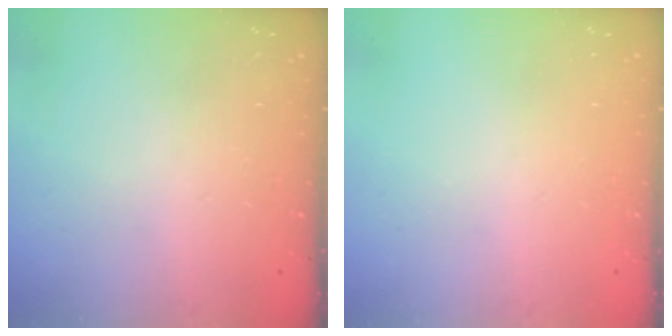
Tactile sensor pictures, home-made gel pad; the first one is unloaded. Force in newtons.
{"total": 0.0}